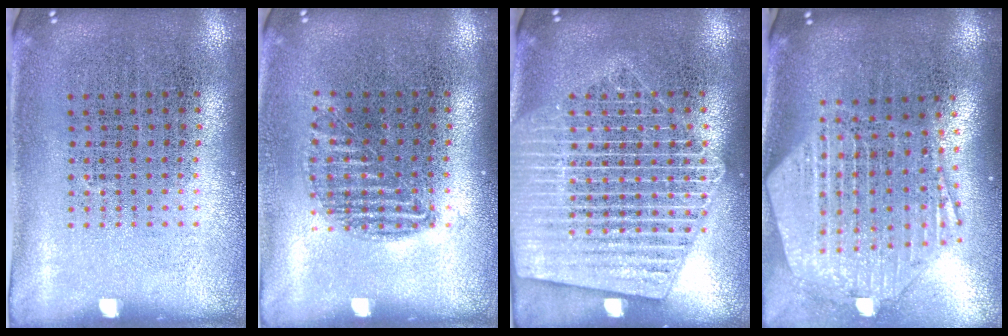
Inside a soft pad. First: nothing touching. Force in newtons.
{"total": 0.9, "press": 0.8, "slide": 0.3}
{"total": 3.1, "press": 3.1, "slide": 0.3}
{"total": 2.8, "press": 2.2, "slide": 1.7}